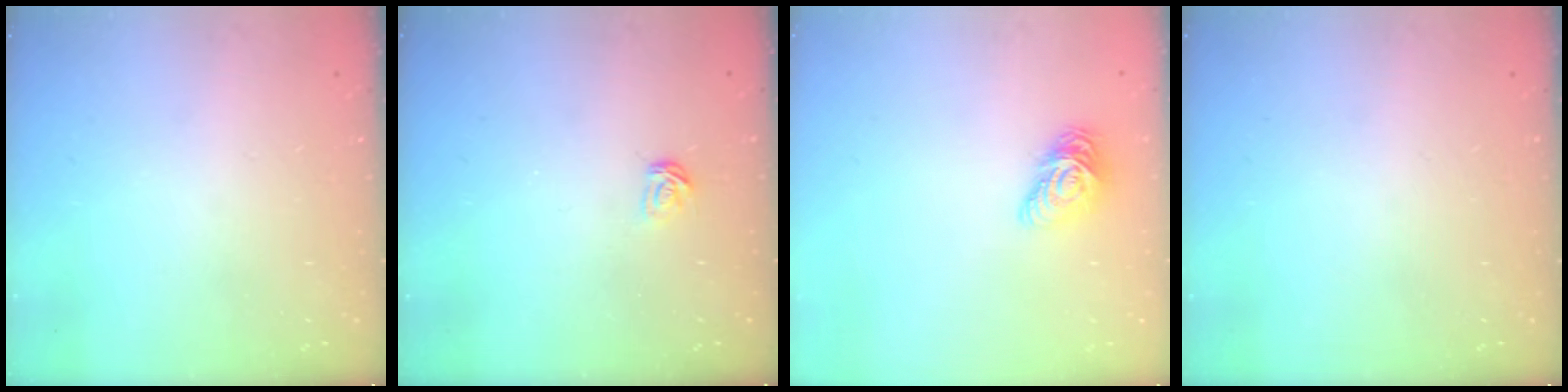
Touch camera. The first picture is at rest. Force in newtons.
{"total": 3.7, "press": 3.7, "slide": 0.4}
{"total": 9.4, "press": 9.4, "slide": 0.5}
{"total": 0.0}